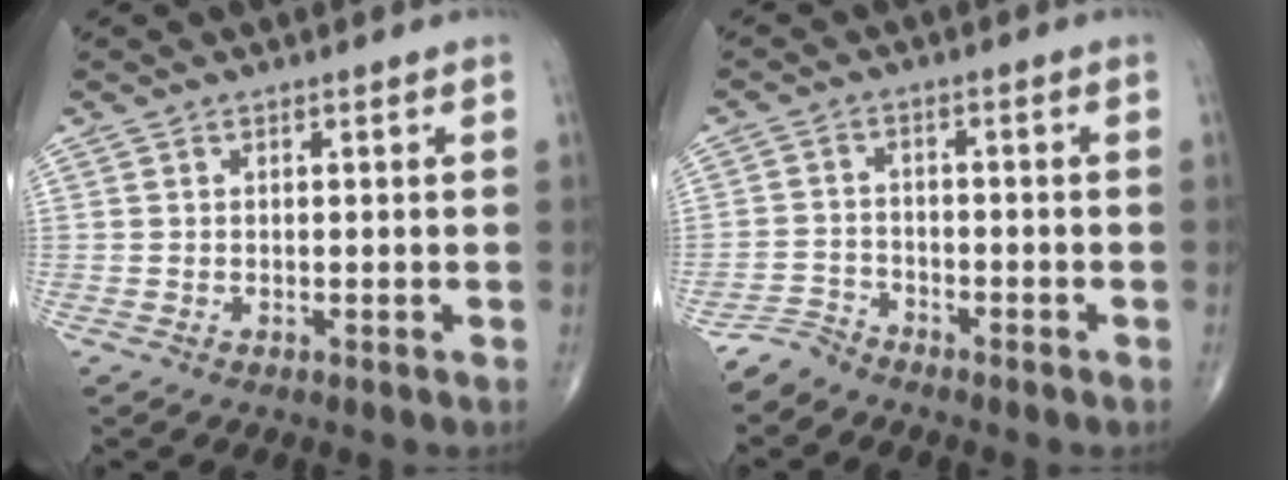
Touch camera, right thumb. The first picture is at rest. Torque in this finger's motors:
{"motor_torque": [1.86, 1.32, 0.06, -0.47, 0.00]}